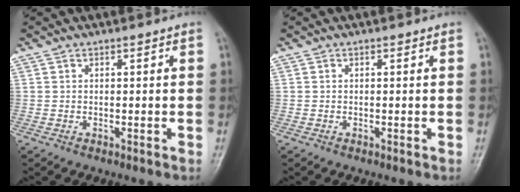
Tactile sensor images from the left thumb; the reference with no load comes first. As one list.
[{"total": 0.0}]